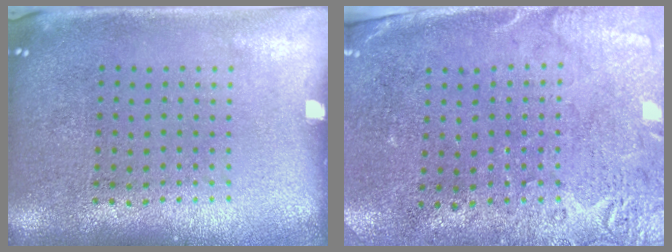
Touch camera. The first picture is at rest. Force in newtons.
{"total": 2.7, "press": 2.3, "slide": 1.5}